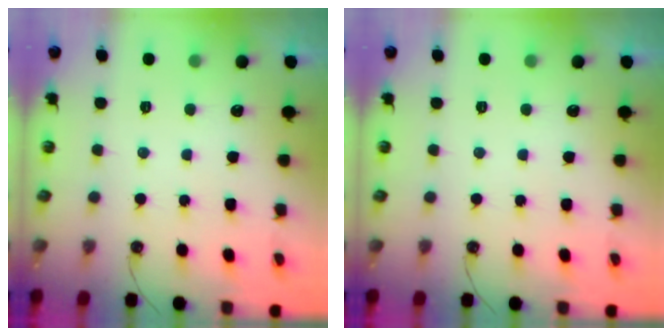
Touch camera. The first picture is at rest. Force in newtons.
{"total": 0.0}